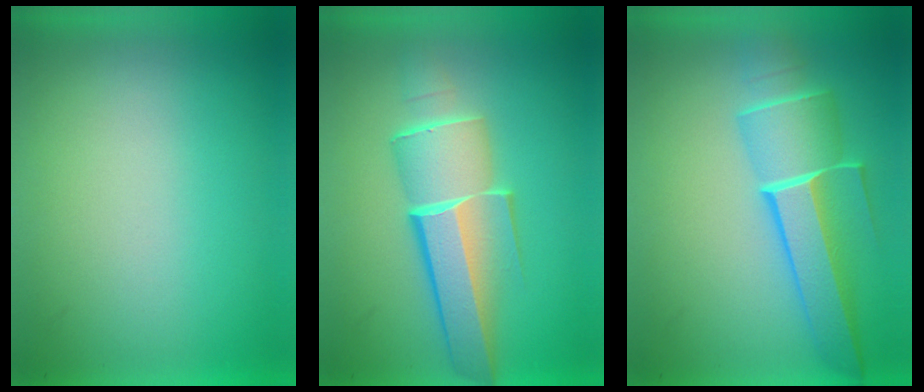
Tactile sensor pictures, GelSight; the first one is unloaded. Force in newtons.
{"total": 5.7}
{"total": 5.4}